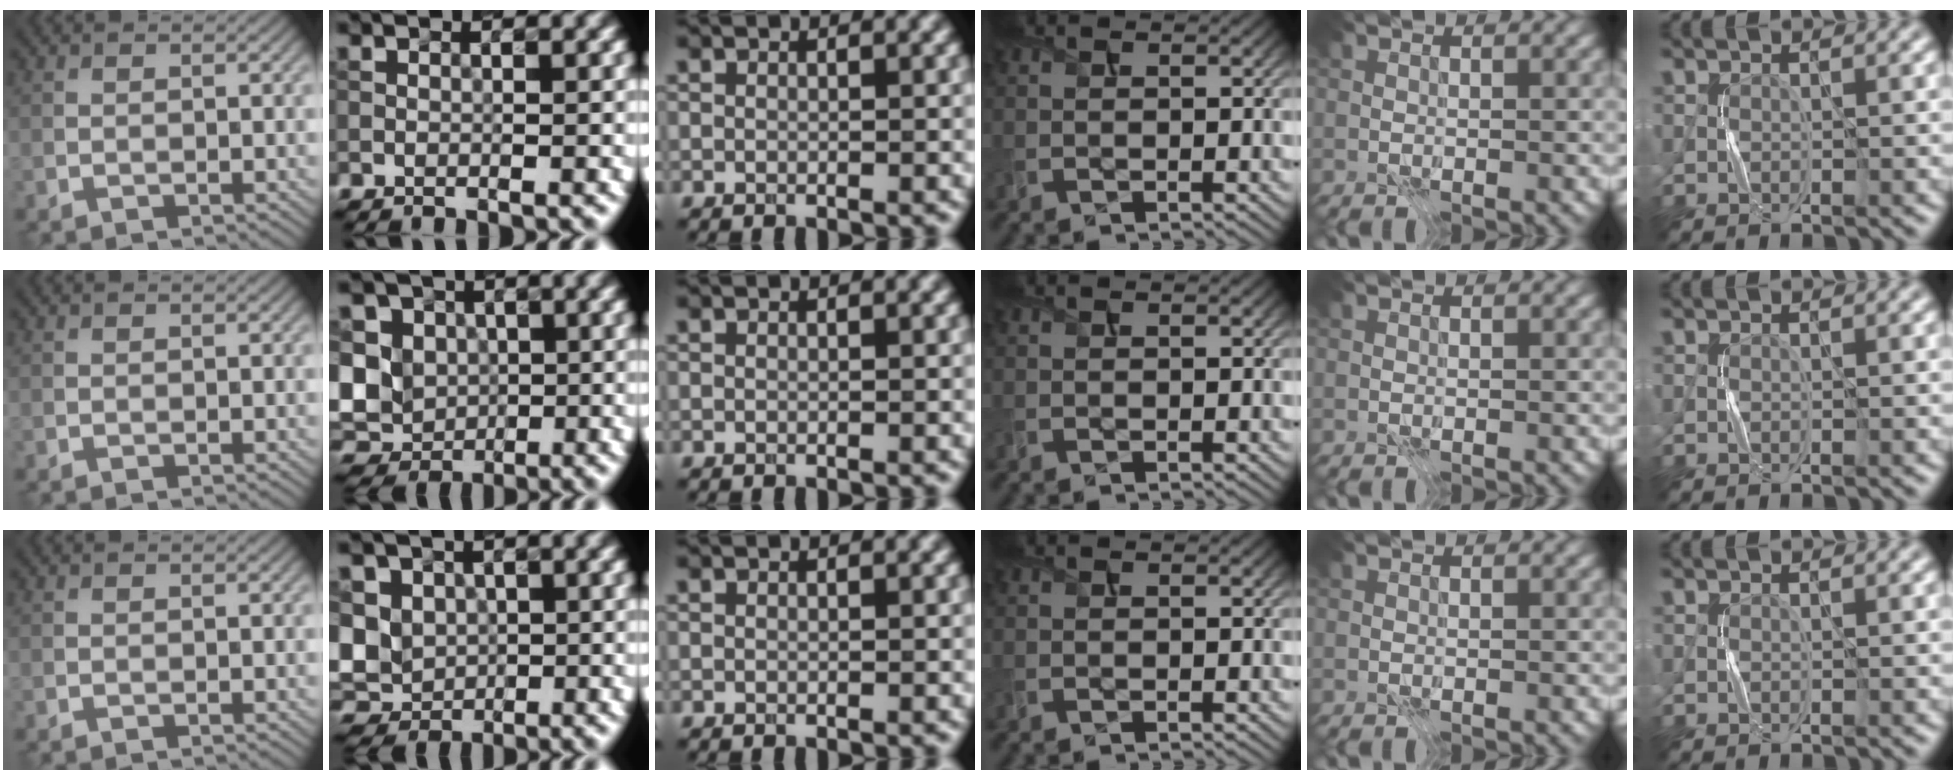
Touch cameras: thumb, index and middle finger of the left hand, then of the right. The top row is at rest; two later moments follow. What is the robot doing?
{"motion": "press", "object": "calculator"}